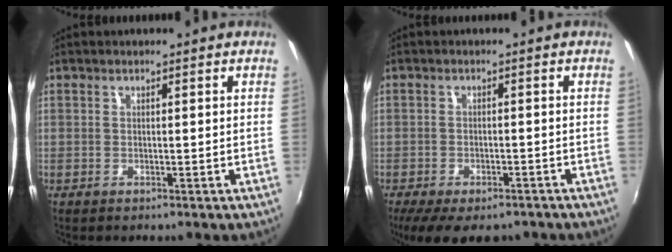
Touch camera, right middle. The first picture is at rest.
{"total": 10.9, "force": [-8.1, 4.1, 6.0], "torque": [-0.129, -0.034, -0.124]}